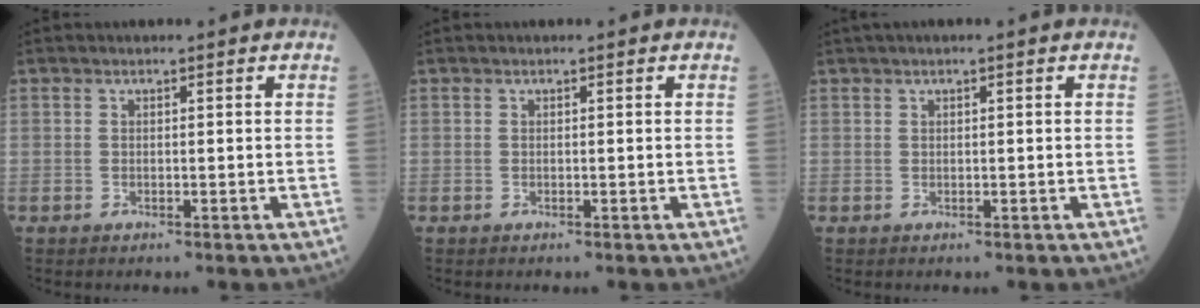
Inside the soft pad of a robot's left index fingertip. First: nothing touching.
{"total": 0.0}
{"total": 0.6, "force": [0.2, 0.0, 0.5], "torque": [-0.015, 0.012, 0.005]}